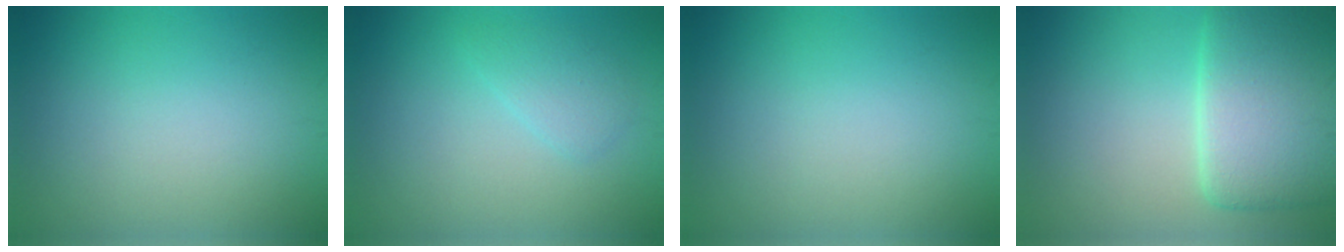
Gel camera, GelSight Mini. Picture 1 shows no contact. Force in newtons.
{"total": 1.8, "press": 1.8, "slide": 0.1}
{"total": 0.0}
{"total": 9.0, "press": 9.0, "slide": 0.3}